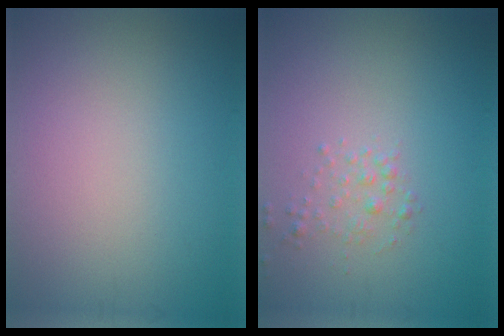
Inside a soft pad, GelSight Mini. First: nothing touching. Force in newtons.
{"total": 1.3, "press": 1.2, "slide": 0.1}